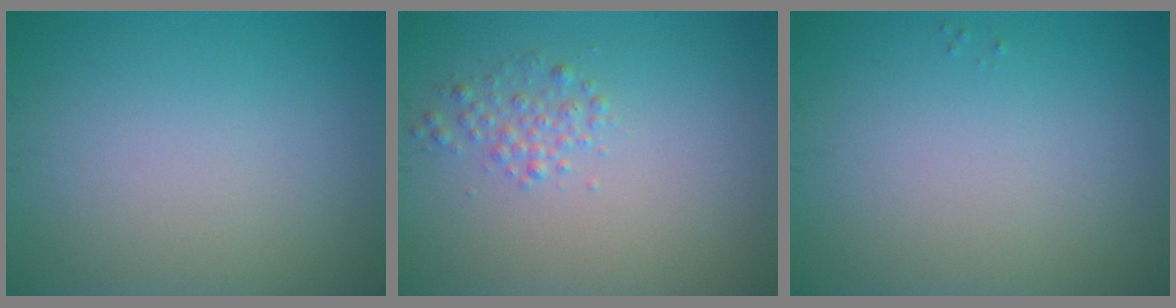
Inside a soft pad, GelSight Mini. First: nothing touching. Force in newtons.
{"total": 1.5, "press": 1.5, "slide": 0.0}
{"total": 0.0}